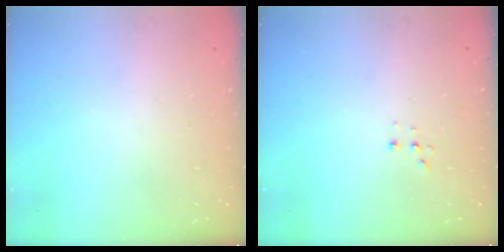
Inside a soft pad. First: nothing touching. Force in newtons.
{"total": 2.2, "press": 2.2, "slide": 0.5}